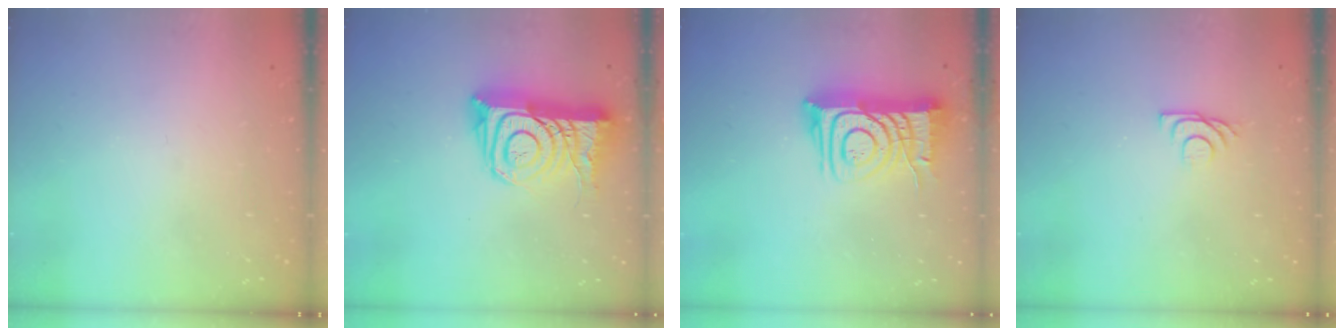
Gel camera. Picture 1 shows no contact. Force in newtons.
{"total": 16.4, "press": 16.3, "slide": 1.5}
{"total": 14.3, "press": 14.2, "slide": 1.6}
{"total": 5.3, "press": 5.3, "slide": 0.6}